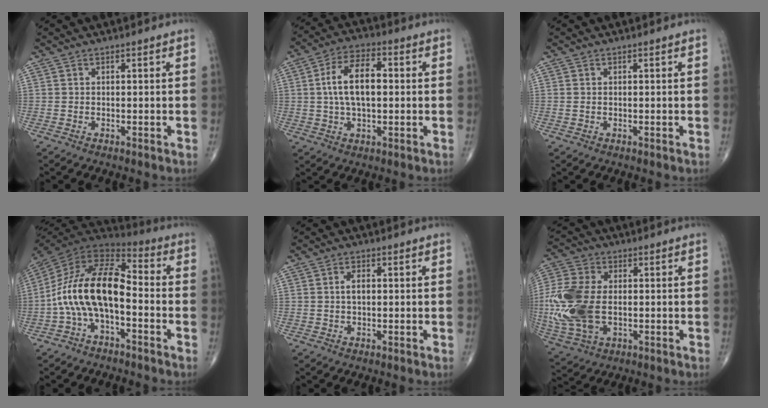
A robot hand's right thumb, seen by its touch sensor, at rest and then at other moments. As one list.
[{"total": 11.2, "force": [0.9, 5.8, 9.6], "torque": [-0.174, 0.017, 0.013]}, {"total": 0.7, "force": [0.0, 0.5, 0.5], "torque": [-0.015, 0.003, 0.004]}, {"total": 16.5, "force": [-3.1, 8.3, 13.9], "torque": [-0.251, 0.061, -0.068]}, {"total": 2.3, "force": [0.2, 1.2, 1.9], "torque": [-0.035, 0.004, 0.002]}, {"total": 17.7, "force": [-1.2, 10.9, 13.9], "torque": [-0.333, -0.005, -0.015]}]